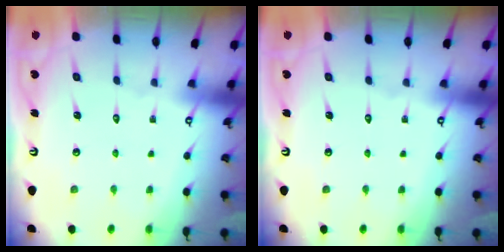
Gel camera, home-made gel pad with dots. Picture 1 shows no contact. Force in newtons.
{"total": 0.0}